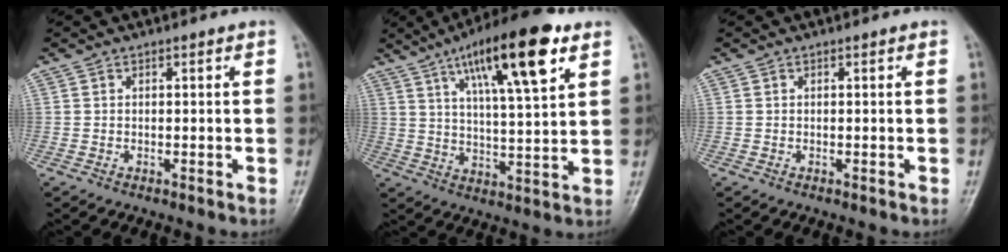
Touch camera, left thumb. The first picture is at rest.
{"total": 17.5, "force": [9.0, 4.1, 14.5], "torque": [-0.222, -0.027, 0.147]}
{"total": 0.0}